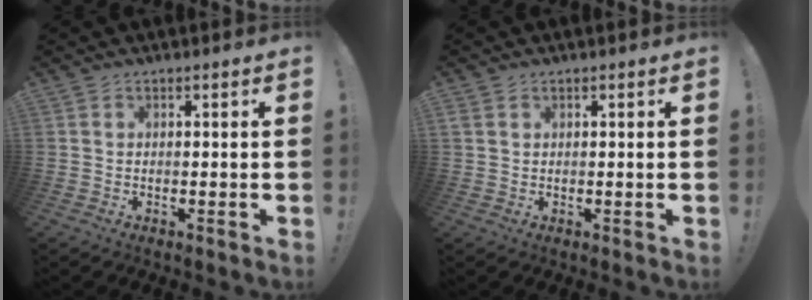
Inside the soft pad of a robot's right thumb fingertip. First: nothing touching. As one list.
[{"total": 1.6, "force": [0.8, 1.2, 0.7], "torque": [-0.006, 0.000, 0.014]}]